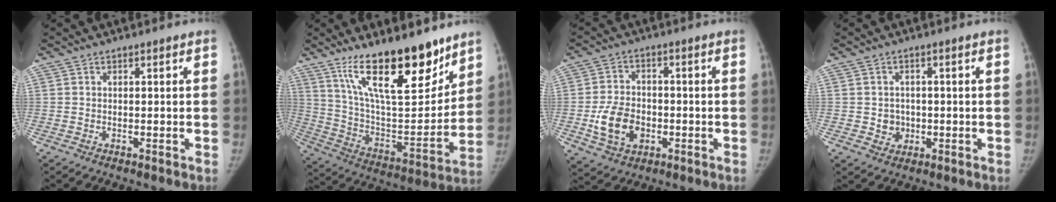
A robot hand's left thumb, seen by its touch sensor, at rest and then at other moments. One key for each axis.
{"total": 23.6, "fx": 15.9, "fy": 7.7, "fz": 15.5, "tx": -0.212, "ty": -0.085, "tz": 0.279}
{"total": 9.1, "fx": -2.0, "fy": 6.8, "fz": 5.8, "tx": -0.089, "ty": 0.008, "tz": -0.031}
{"total": 3.2, "fx": -0.3, "fy": 3.0, "fz": 1.2, "tx": -0.001, "ty": 0.003, "tz": 0.002}